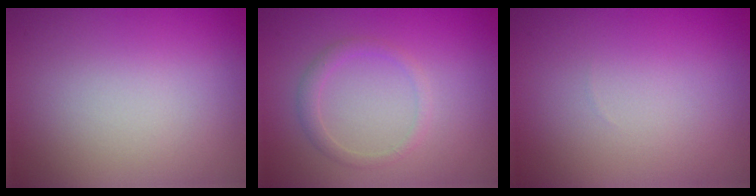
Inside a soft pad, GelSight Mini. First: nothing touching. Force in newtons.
{"total": 1.5, "press": 1.5, "slide": 0.1}
{"total": 0.0}